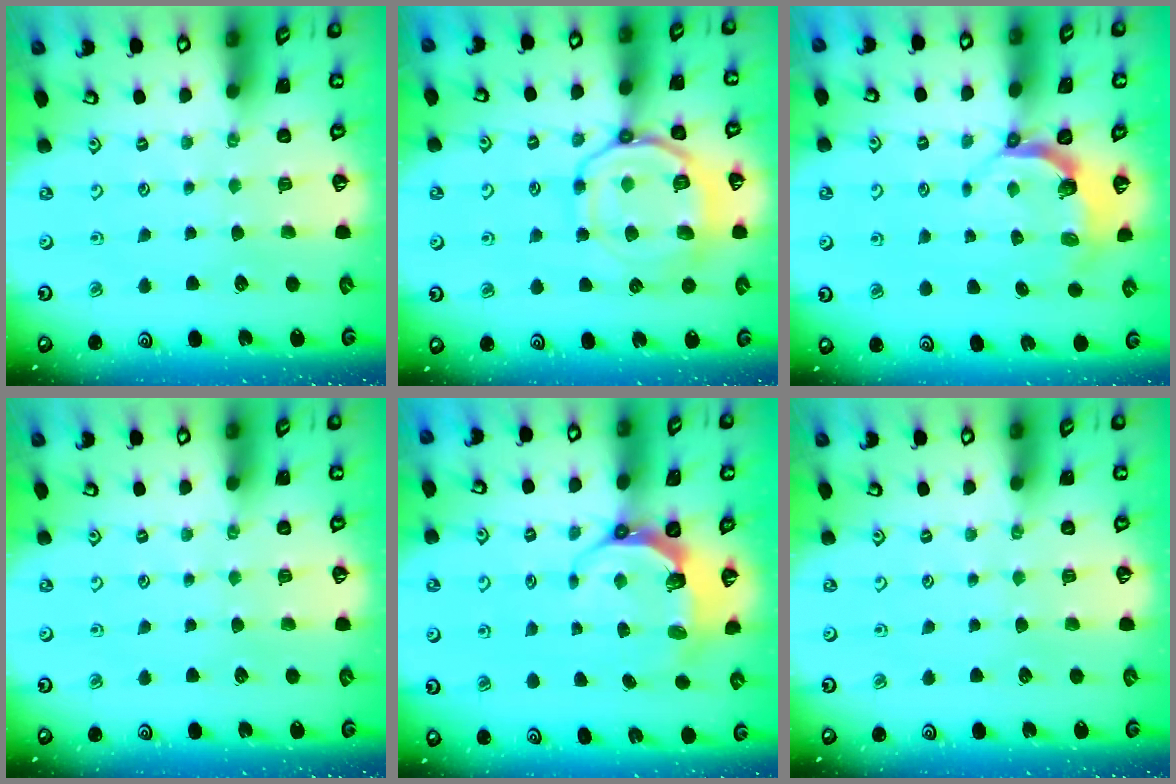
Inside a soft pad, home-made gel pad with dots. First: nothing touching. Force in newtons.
{"total": 14.7, "press": 14.6, "slide": 1.7}
{"total": 4.4, "press": 3.2, "slide": 3.0}
{"total": 0.0}
{"total": 7.3, "press": 6.5, "slide": 3.4}
{"total": 0.0}